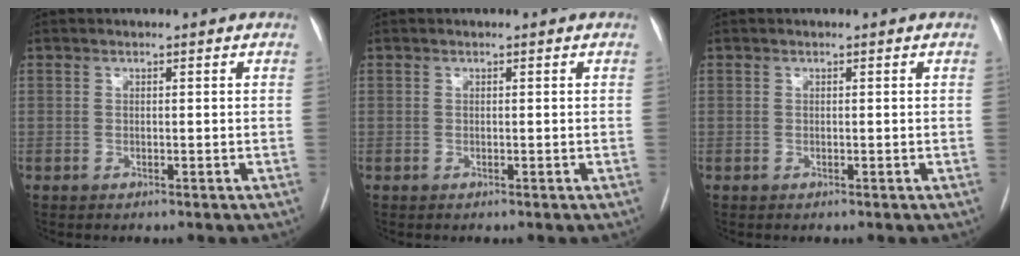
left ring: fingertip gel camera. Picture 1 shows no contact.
{"total": 0.0}
{"total": 0.0}